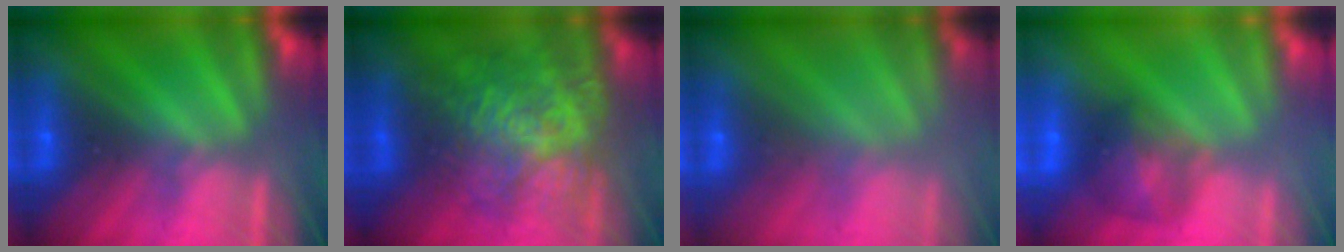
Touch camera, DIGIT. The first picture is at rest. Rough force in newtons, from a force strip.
{"total": 8.1}
{"total": 2.5}
{"total": 7.3}